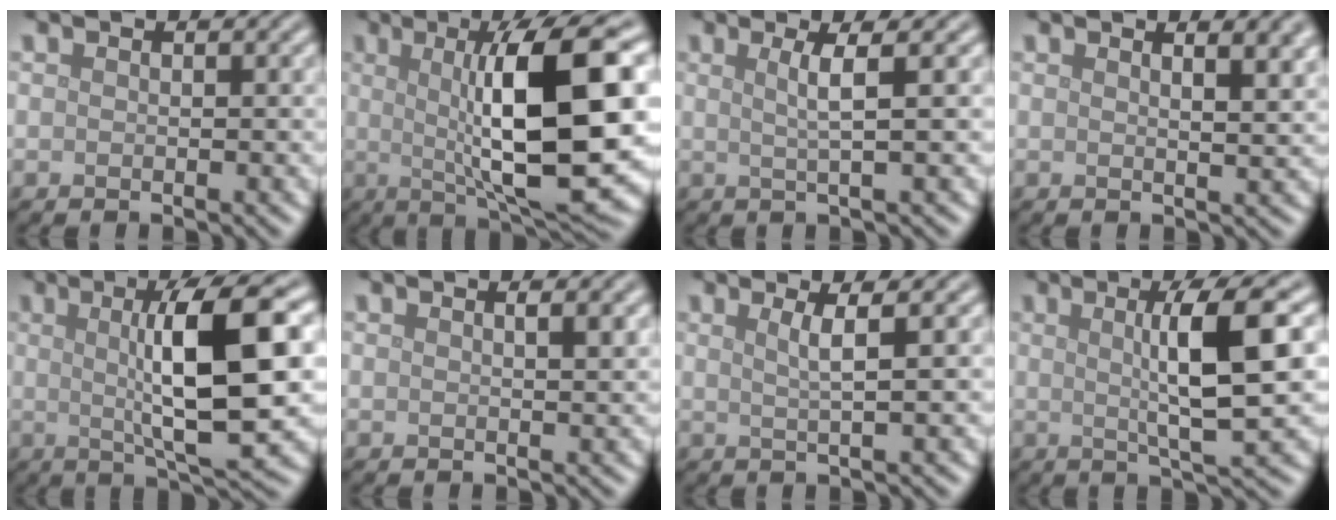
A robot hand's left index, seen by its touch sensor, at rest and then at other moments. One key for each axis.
{"total": 12.6, "fx": 0.8, "fy": 2.7, "fz": 12.3, "tx": -0.167, "ty": 0.005, "tz": 0.017}
{"total": 2.5, "fx": 0.7, "fy": 0.4, "fz": 2.4, "tx": -0.045, "ty": 0.003, "tz": 0.007}
{"total": 4.8, "fx": 2.6, "fy": 2.0, "fz": 3.6, "tx": -0.020, "ty": 0.021, "tz": 0.019}
{"total": 10.1, "fx": 1.4, "fy": 2.0, "fz": 9.8, "tx": -0.131, "ty": 0.006, "tz": 0.025}
{"total": 1.4, "fx": 0.6, "fy": 0.4, "fz": 1.2, "tx": -0.014, "ty": 0.003, "tz": 0.007}
{"total": 2.3, "fx": 0.8, "fy": 0.5, "fz": 2.1, "tx": -0.036, "ty": 0.003, "tz": 0.008}
{"total": 7.3, "fx": 1.2, "fy": 1.2, "fz": 7.1, "tx": -0.102, "ty": 0.012, "tz": 0.019}